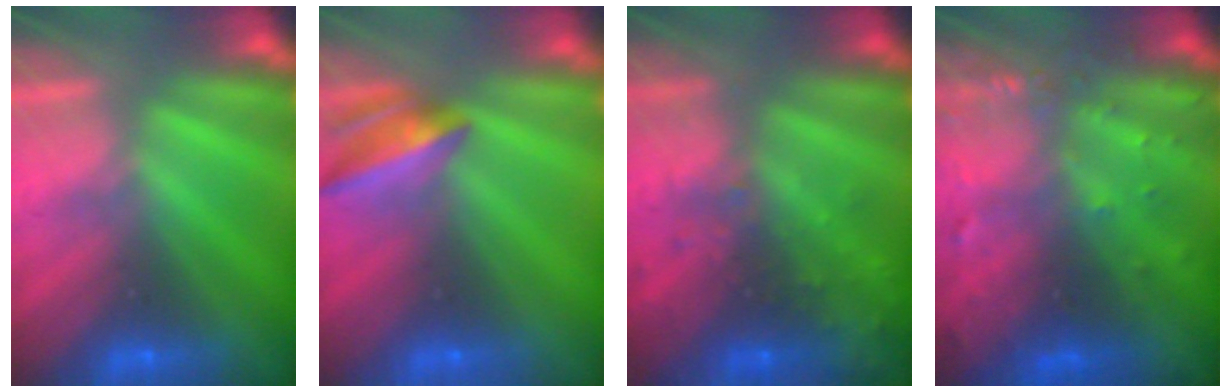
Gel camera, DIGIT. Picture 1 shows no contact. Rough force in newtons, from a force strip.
{"total": 7.8}
{"total": 7.2}
{"total": 7.4}